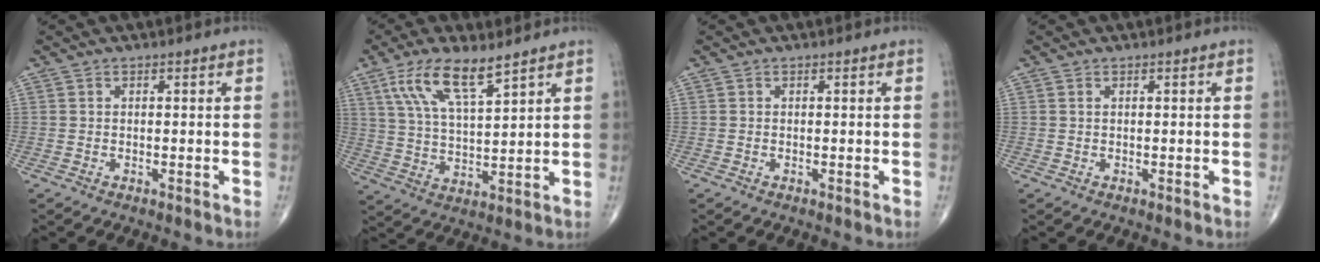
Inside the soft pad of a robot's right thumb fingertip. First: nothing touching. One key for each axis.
{"total": 10.8, "fx": 6.5, "fy": 3.1, "fz": 8.0, "tx": -0.151, "ty": -0.026, "tz": 0.134}
{"total": 0.0}
{"total": 0.0}